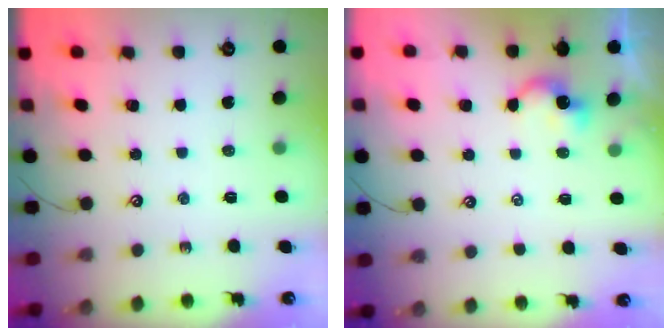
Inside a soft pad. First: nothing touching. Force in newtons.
{"total": 2.5, "press": 2.5, "slide": 0.3}